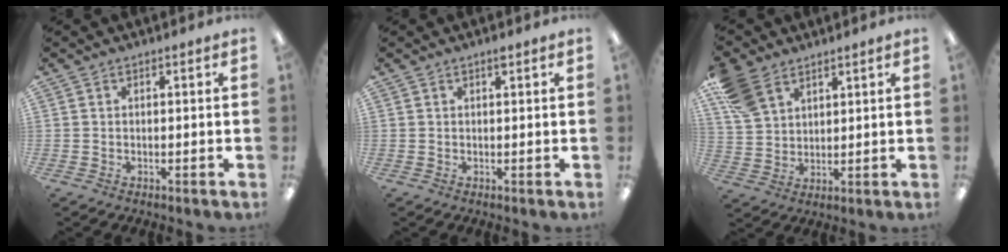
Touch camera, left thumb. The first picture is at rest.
{"total": 1.0, "force": [0.8, 0.1, 0.7], "torque": [-0.008, -0.004, 0.012]}
{"total": 10.0, "force": [6.4, 6.1, 4.7], "torque": [-0.109, -0.013, 0.126]}